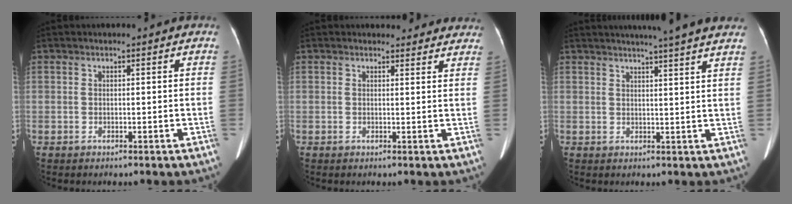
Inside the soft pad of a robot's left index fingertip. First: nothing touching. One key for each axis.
{"total": 6.5, "fx": 6.0, "fy": 2.2, "fz": 1.0, "tx": 0.015, "ty": 0.002, "tz": 0.047}
{"total": 11.9, "fx": 10.2, "fy": -0.7, "fz": 6.1, "tx": -0.085, "ty": 0.014, "tz": 0.110}